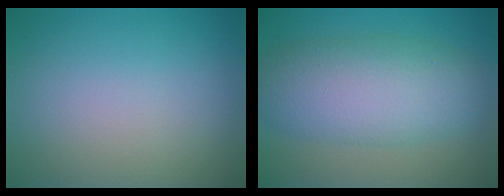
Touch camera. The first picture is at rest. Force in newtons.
{"total": 7.5, "press": 7.5, "slide": 0.3}